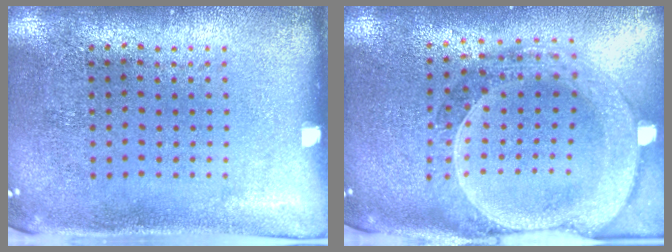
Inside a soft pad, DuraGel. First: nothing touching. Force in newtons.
{"total": 2.7, "press": 2.4, "slide": 1.1}